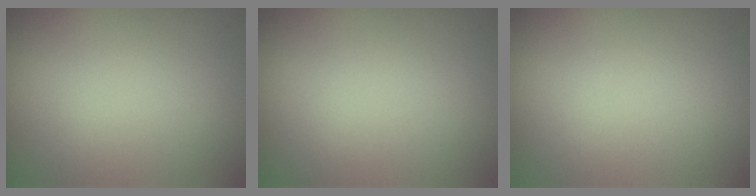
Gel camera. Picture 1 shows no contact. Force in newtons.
{"total": 0.0}
{"total": 0.0}